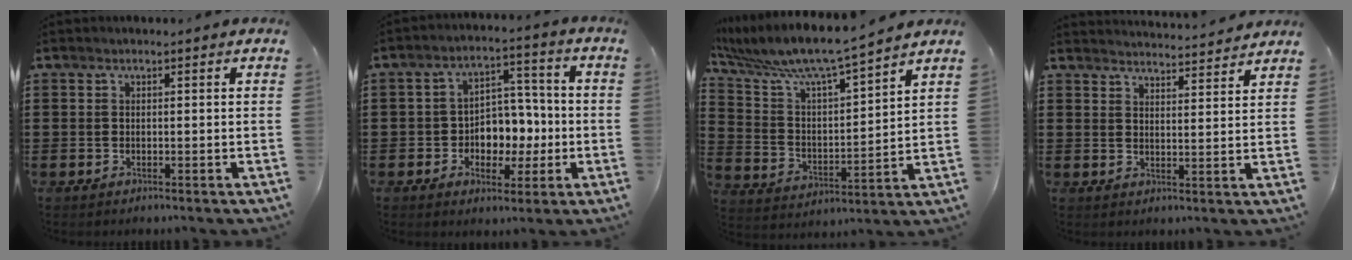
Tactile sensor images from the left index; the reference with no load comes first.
{"total": 6.1, "force": [-1.0, 5.3, 2.8], "torque": [-0.051, 0.007, -0.020]}
{"total": 8.0, "force": [7.1, 0.6, 3.6], "torque": [-0.104, -0.051, 0.115]}
{"total": 3.4, "force": [3.4, -0.5, -0.1], "torque": [-0.003, -0.028, 0.057]}